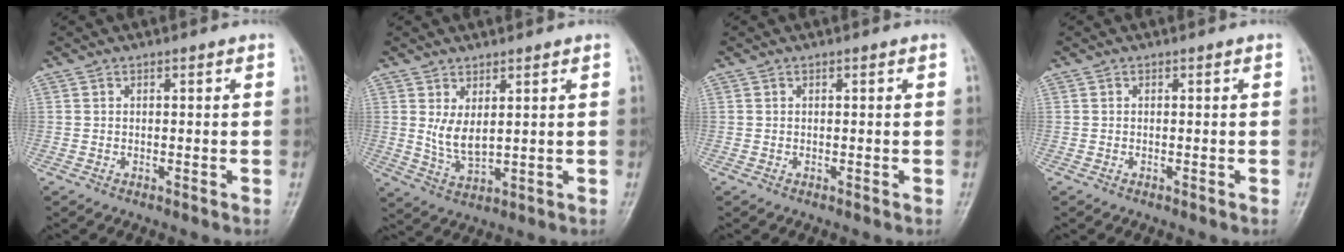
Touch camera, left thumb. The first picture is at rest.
{"total": 5.3, "force": [1.8, 2.4, 4.4], "torque": [-0.078, -0.021, 0.045]}
{"total": 0.0}
{"total": 0.0}